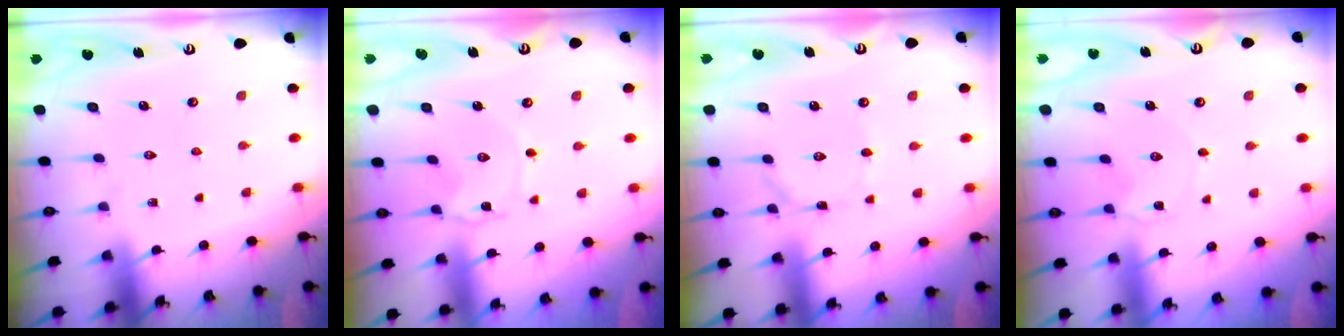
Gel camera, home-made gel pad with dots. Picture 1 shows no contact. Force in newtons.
{"total": 0.7, "press": 0.7, "slide": 0.1}
{"total": 1.4, "press": 1.4, "slide": 0.1}
{"total": 1.4, "press": 1.4, "slide": 0.2}